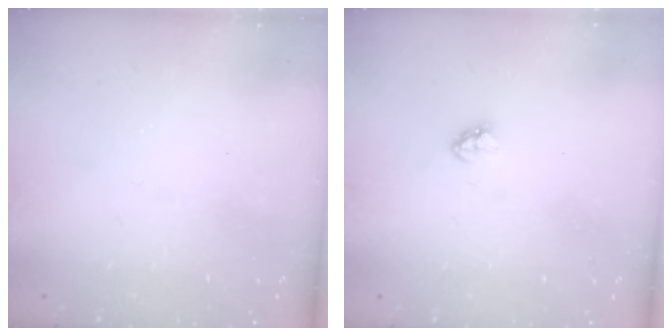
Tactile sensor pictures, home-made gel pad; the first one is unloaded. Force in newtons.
{"total": 3.1, "press": 3.1, "slide": 0.2}